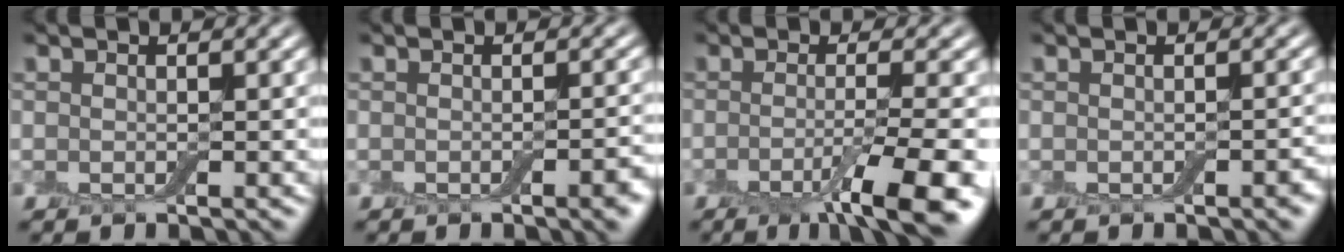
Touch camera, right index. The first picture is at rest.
{"total": 2.1, "force": [-0.9, 0.4, 1.9], "torque": [-0.020, 0.001, -0.012]}
{"total": 7.0, "force": [-3.2, 1.2, 6.2], "torque": [-0.084, -0.006, -0.055]}
{"total": 1.0, "force": [-0.6, 0.1, 0.8], "torque": [-0.011, 0.001, -0.006]}